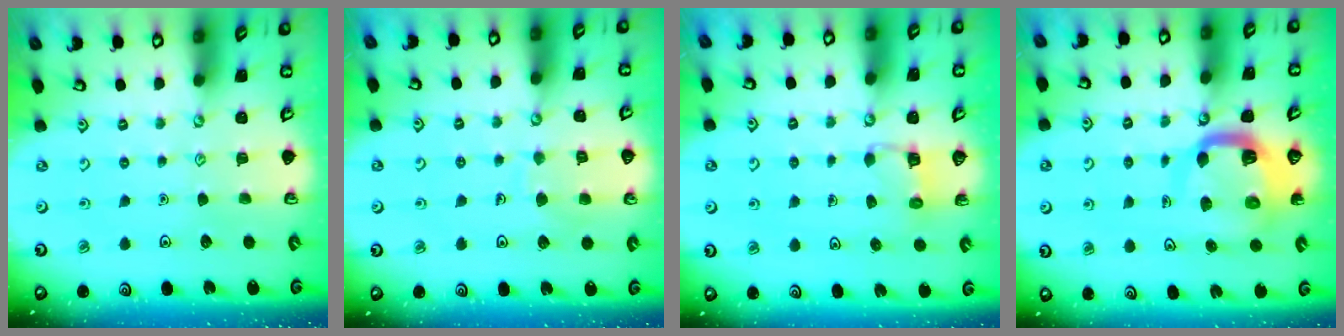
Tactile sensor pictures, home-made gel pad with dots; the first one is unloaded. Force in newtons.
{"total": 7.8, "press": 7.8, "slide": 0.4}
{"total": 3.7, "press": 3.7, "slide": 0.4}
{"total": 9.2, "press": 9.1, "slide": 1.2}